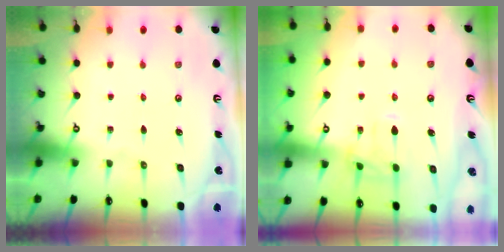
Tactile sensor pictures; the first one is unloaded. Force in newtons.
{"total": 2.8, "press": 2.5, "slide": 1.3}